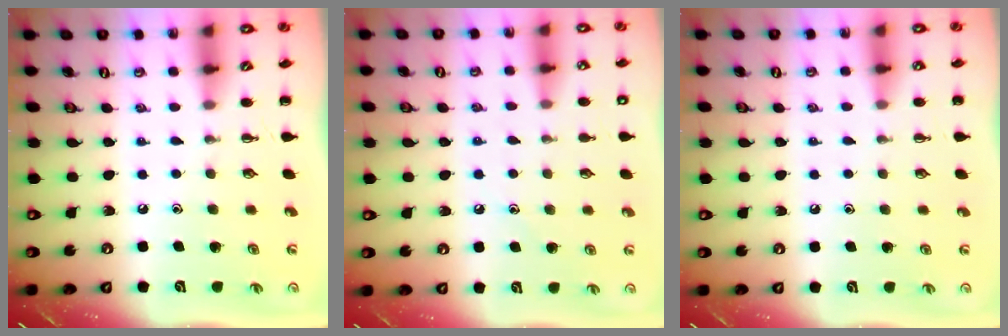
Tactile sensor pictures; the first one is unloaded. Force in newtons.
{"total": 7.9, "press": 7.5, "slide": 2.5}
{"total": 3.2, "press": 3.1, "slide": 1.1}